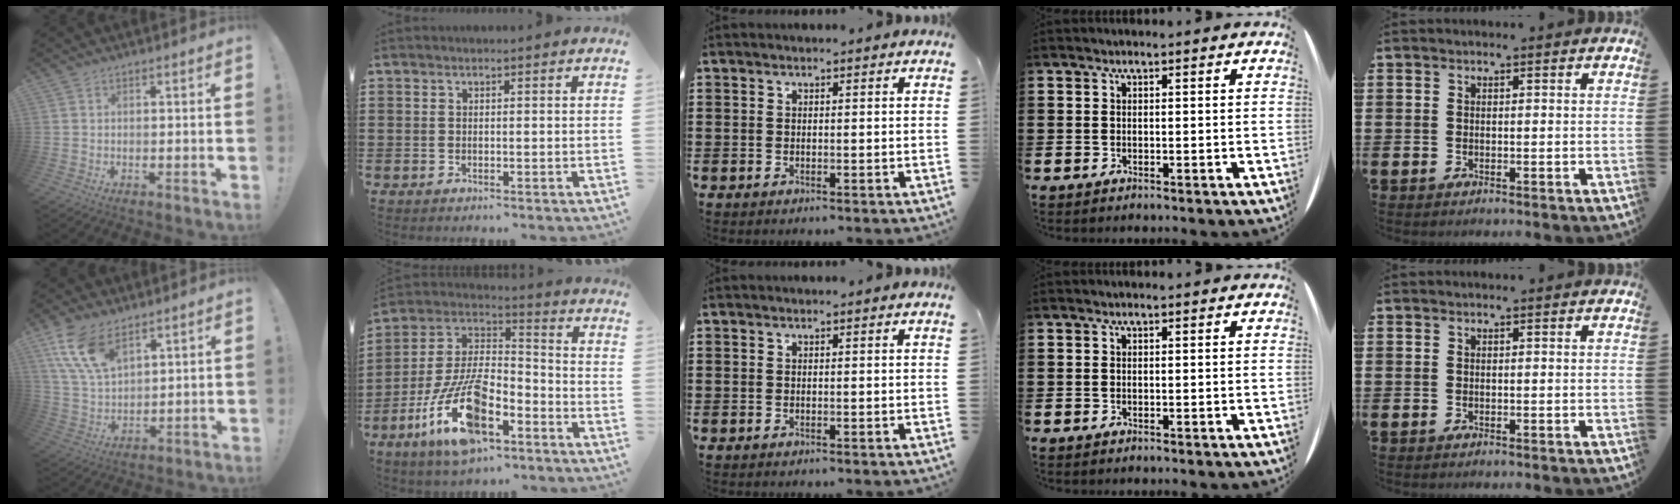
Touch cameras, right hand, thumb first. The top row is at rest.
{"thumb": {"total": 13.8, "force": [8.3, 7.5, 8.2], "torque": [-0.173, -0.028, 0.163]}, "index": {"total": 15.7, "force": [-8.5, 5.9, 11.8], "torque": [-0.242, 0.019, -0.152]}}